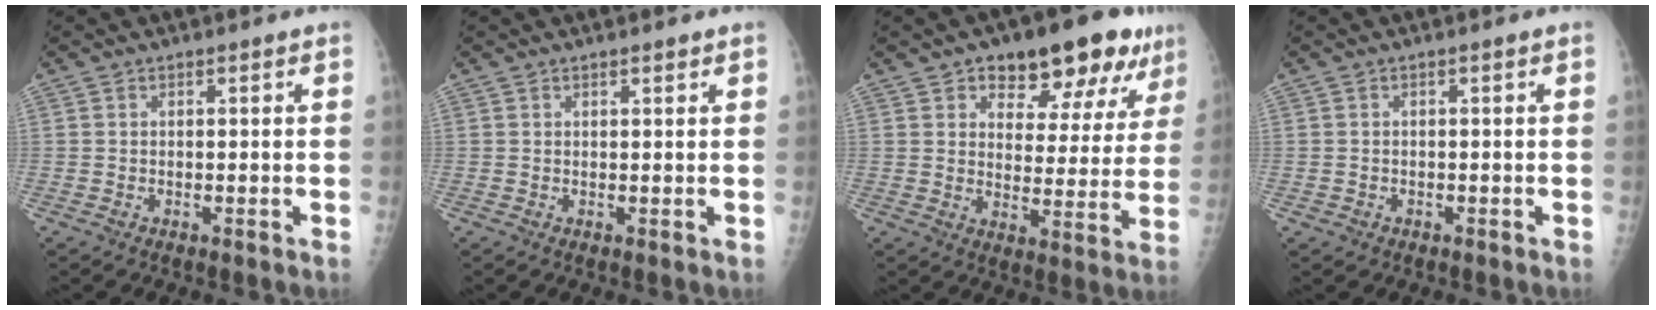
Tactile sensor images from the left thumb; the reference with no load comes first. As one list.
[{"total": 0.9, "force": [0.7, 0.2, 0.5], "torque": [-0.008, -0.003, 0.011]}, {"total": 16.4, "force": [10.1, 7.9, 10.3], "torque": [-0.079, -0.027, 0.140]}, {"total": 0.9, "force": [-0.3, 0.8, 0.1], "torque": [0.000, 0.004, -0.003]}]